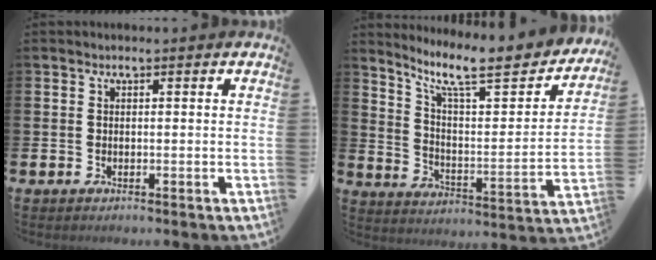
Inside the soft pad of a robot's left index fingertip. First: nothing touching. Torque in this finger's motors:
{"motor_torque": [0.60, -0.74, 0.53, 0.17]}